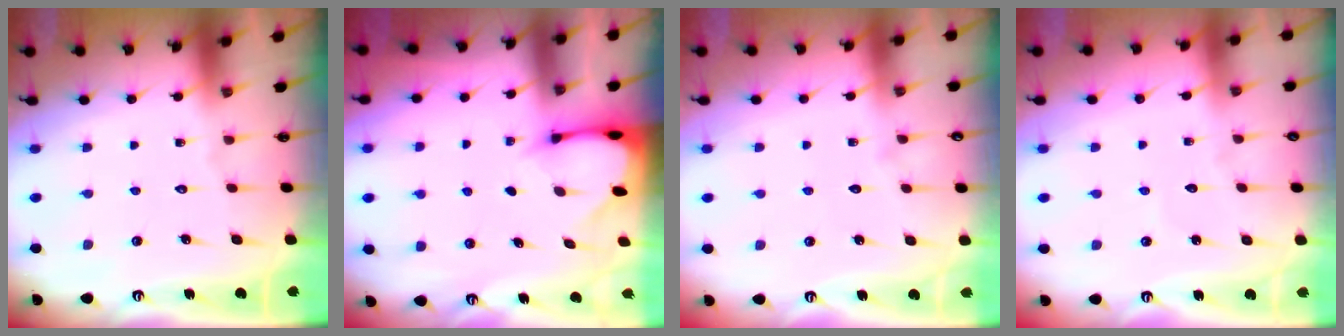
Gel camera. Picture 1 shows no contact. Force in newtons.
{"total": 2.4, "press": 2.4, "slide": 0.1}
{"total": 2.6, "press": 2.6, "slide": 0.3}
{"total": 2.0, "press": 2.0, "slide": 0.1}